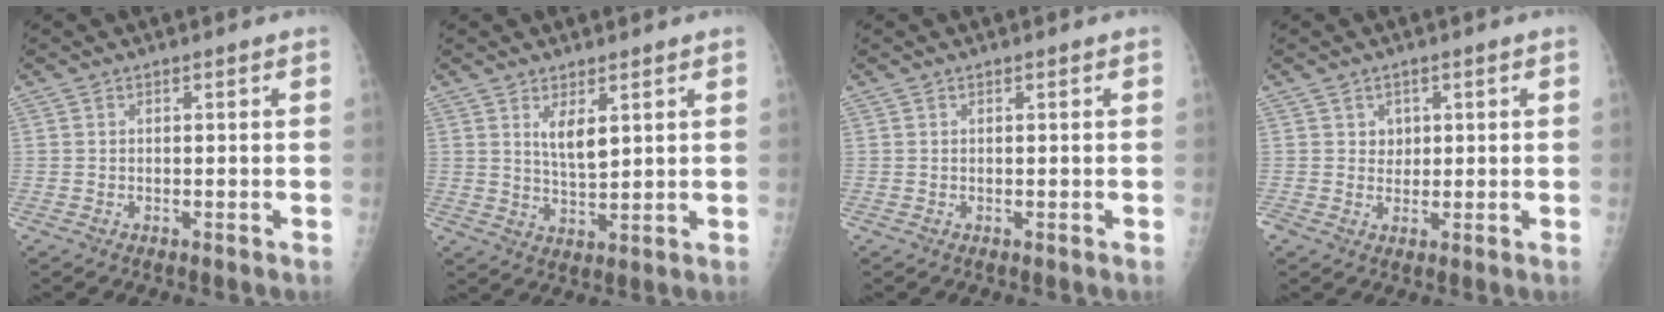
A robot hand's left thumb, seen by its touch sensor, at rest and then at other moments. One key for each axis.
{"total": 5.0, "fx": 2.3, "fy": 1.9, "fz": 4.0, "tx": -0.064, "ty": -0.024, "tz": 0.047}
{"total": 0.0}
{"total": 2.2, "fx": 0.8, "fy": 2.0, "fz": 0.6, "tx": 0.009, "ty": -0.003, "tz": 0.011}